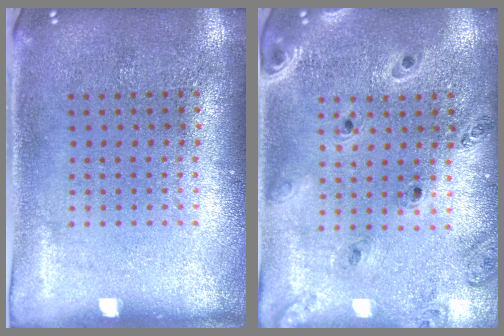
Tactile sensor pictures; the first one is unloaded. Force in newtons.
{"total": 0.9, "press": 0.9, "slide": 0.1}